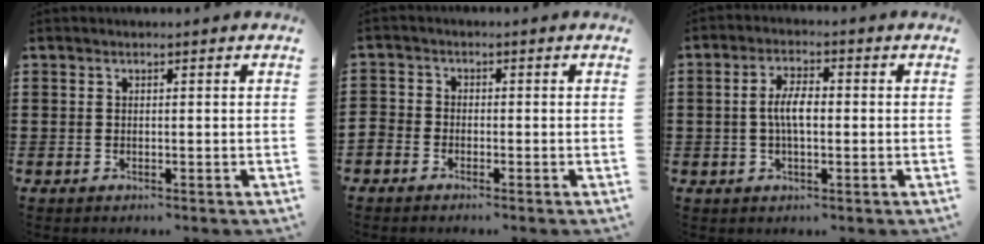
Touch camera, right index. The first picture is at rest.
{"total": 1.8, "force": [-1.6, 0.8, 0.0], "torque": [-0.005, 0.002, -0.037]}
{"total": 4.6, "force": [-0.3, 1.8, 4.2], "torque": [-0.091, -0.001, -0.010]}